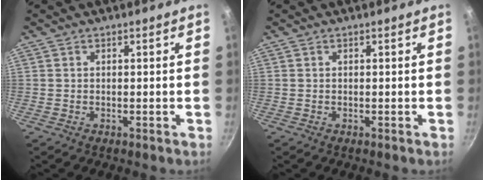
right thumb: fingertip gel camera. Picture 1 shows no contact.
{"total": 0.0}